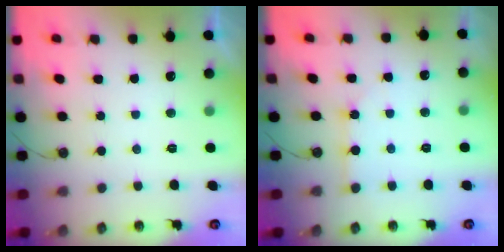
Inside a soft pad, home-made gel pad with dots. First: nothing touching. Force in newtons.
{"total": 2.8, "press": 2.8, "slide": 0.2}